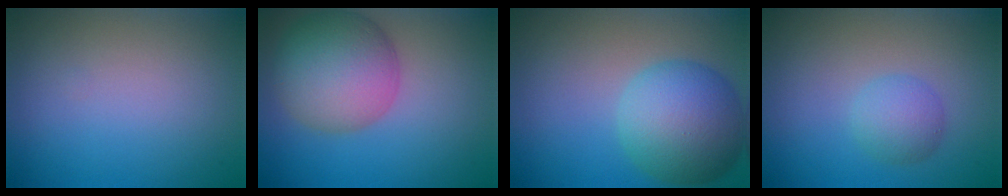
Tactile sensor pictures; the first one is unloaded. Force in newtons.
{"total": 7.9, "press": 7.9, "slide": 0.2}
{"total": 7.9, "press": 7.9, "slide": 0.4}
{"total": 2.5, "press": 2.5, "slide": 0.1}